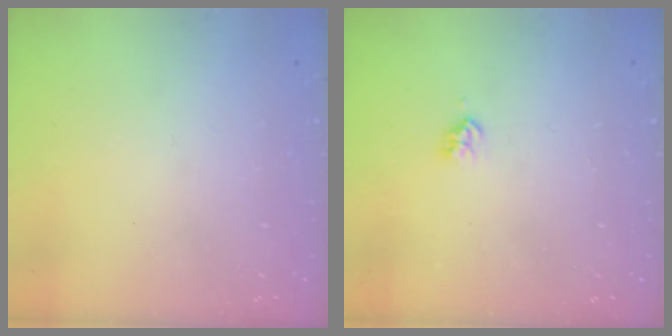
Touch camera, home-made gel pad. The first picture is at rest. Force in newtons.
{"total": 3.1, "press": 3.1, "slide": 0.4}